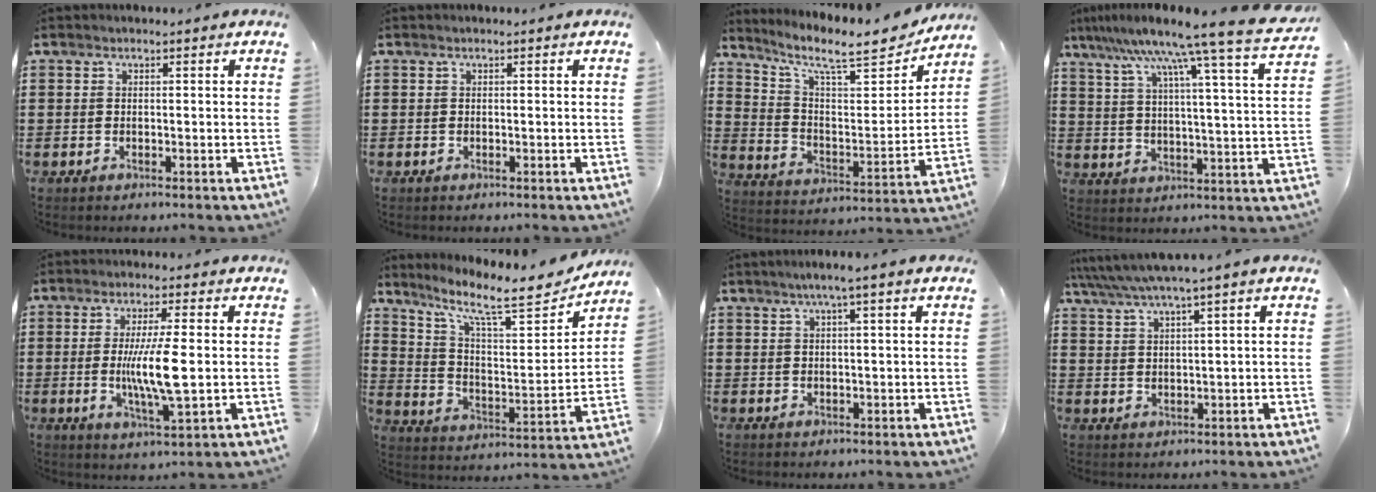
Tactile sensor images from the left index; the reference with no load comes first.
{"total": 0.0}
{"total": 10.4, "force": [8.7, 2.0, 5.4], "torque": [-0.119, -0.062, 0.141]}
{"total": 10.4, "force": [9.1, -1.3, 4.9], "torque": [-0.117, -0.071, 0.140]}
{"total": 8.4, "force": [0.0, 1.4, 8.3], "torque": [-0.154, -0.012, -0.008]}
{"total": 11.6, "force": [9.1, 2.4, 6.9], "torque": [-0.145, -0.053, 0.146]}
{"total": 2.4, "force": [1.3, -0.3, 2.0], "torque": [-0.039, -0.002, 0.021]}
{"total": 3.7, "force": [2.8, -0.2, 2.5], "torque": [-0.056, -0.009, 0.047]}